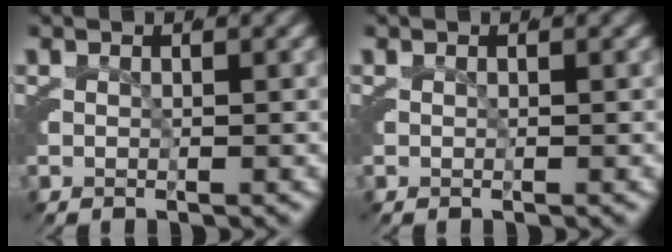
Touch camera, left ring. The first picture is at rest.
{"total": 0.0}